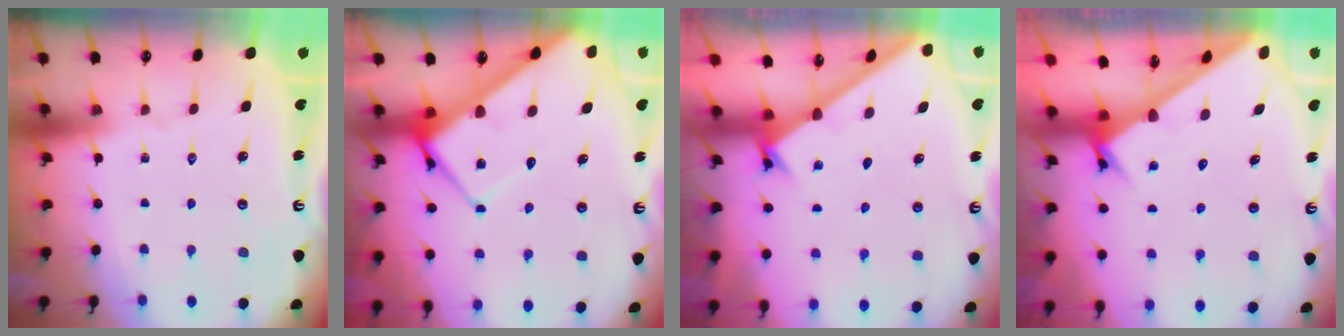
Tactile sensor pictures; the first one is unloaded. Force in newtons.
{"total": 11.8, "press": 11.7, "slide": 1.1}
{"total": 1.7, "press": 1.7, "slide": 0.2}
{"total": 3.8, "press": 3.8, "slide": 0.3}